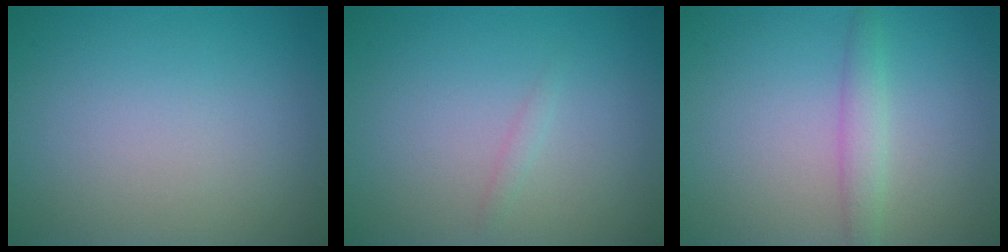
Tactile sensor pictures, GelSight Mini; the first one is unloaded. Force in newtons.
{"total": 0.6, "press": 0.6, "slide": 0.1}
{"total": 1.8, "press": 1.8, "slide": 0.1}